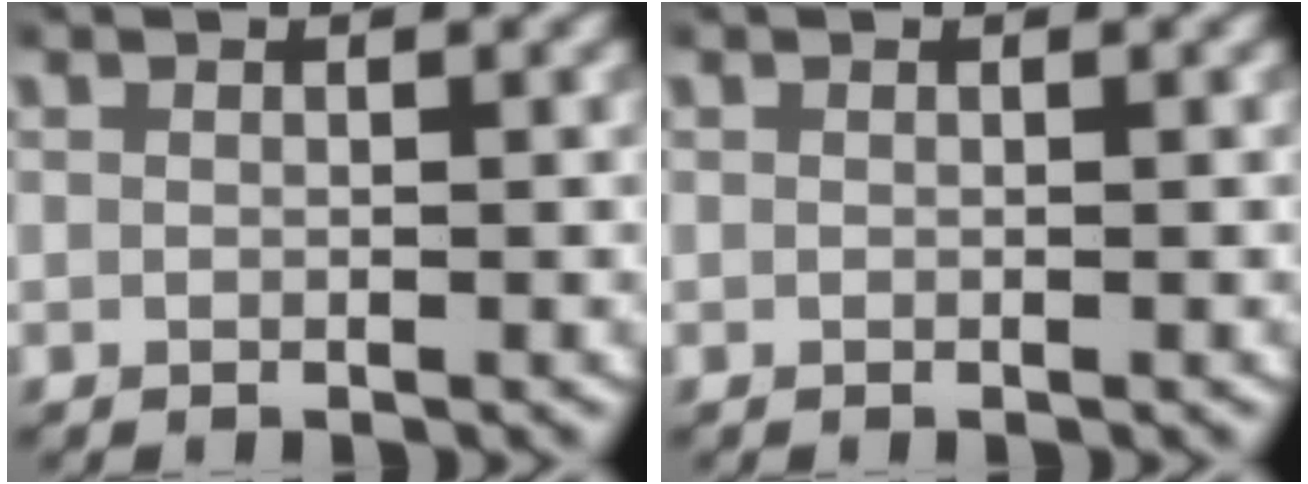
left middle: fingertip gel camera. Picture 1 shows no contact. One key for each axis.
{"total": 0.0}